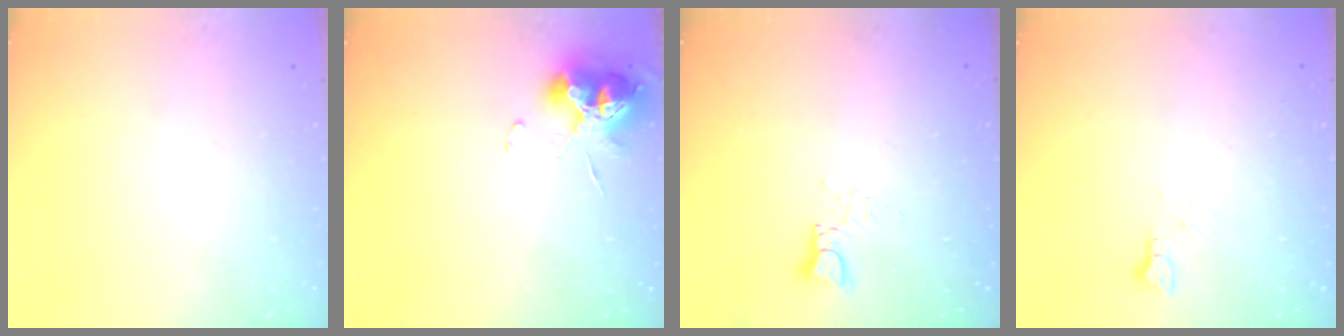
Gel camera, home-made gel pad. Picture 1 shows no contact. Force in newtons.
{"total": 10.1, "press": 10.0, "slide": 0.5}
{"total": 3.9, "press": 3.9, "slide": 0.2}
{"total": 2.9, "press": 2.9, "slide": 0.5}